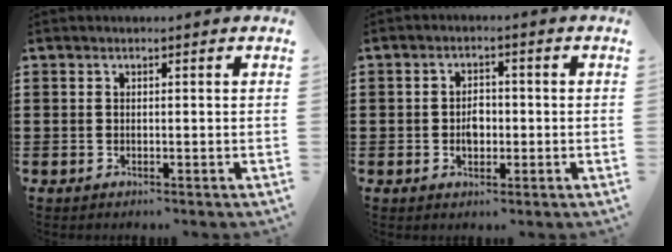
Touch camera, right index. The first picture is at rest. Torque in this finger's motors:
{"motor_torque": [2.14, 0.00, 0.10, 0.07]}